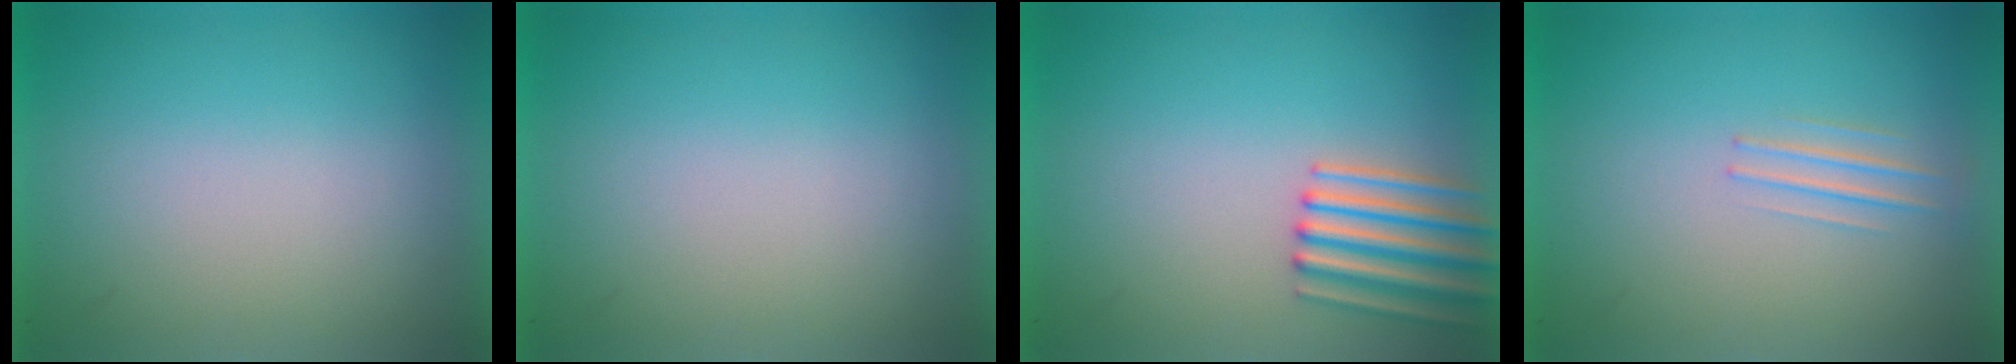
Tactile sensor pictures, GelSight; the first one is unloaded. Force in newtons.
{"total": 0.0}
{"total": 3.4}
{"total": 1.3}